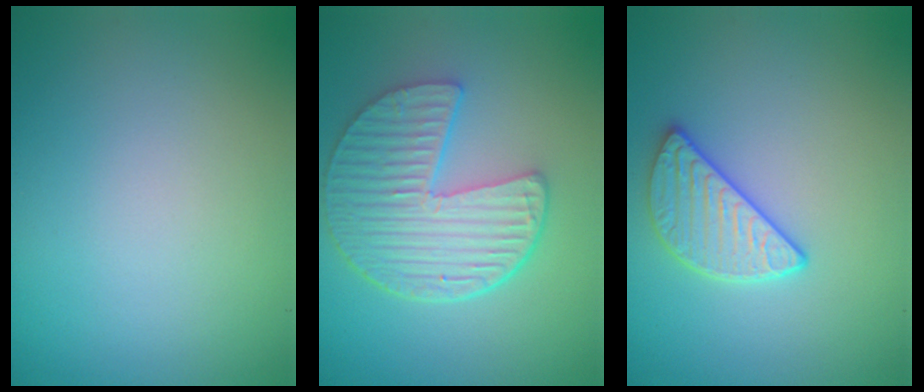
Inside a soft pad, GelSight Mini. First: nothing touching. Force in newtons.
{"total": 6.4, "press": 4.7, "slide": 4.4}
{"total": 2.9, "press": 2.6, "slide": 1.1}